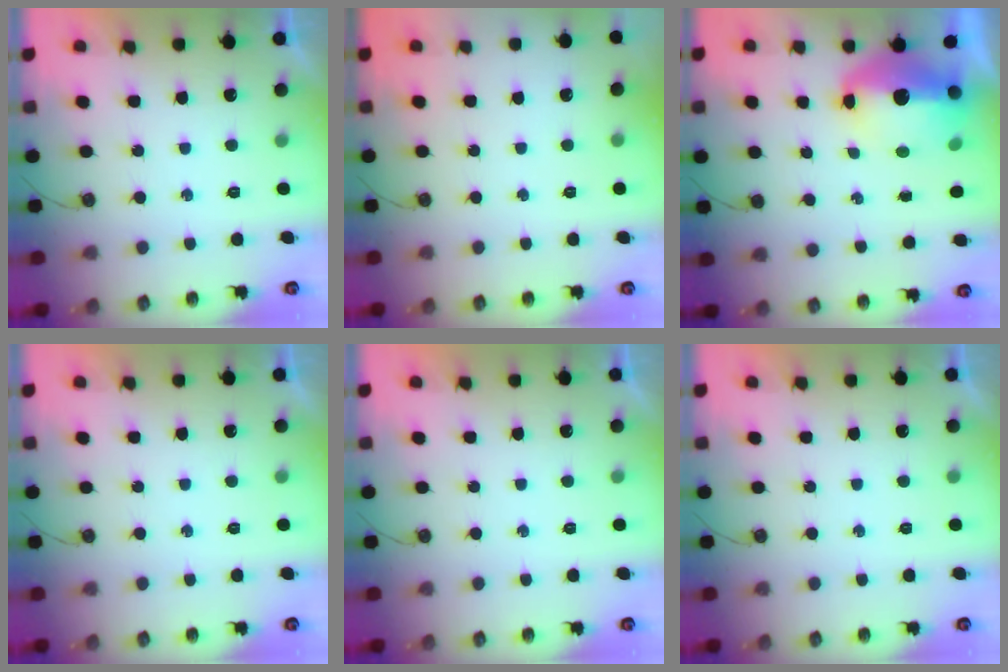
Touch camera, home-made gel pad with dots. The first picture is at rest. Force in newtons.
{"total": 0.0}
{"total": 13.7, "press": 13.6, "slide": 1.7}
{"total": 0.0}
{"total": 0.0}
{"total": 0.0}